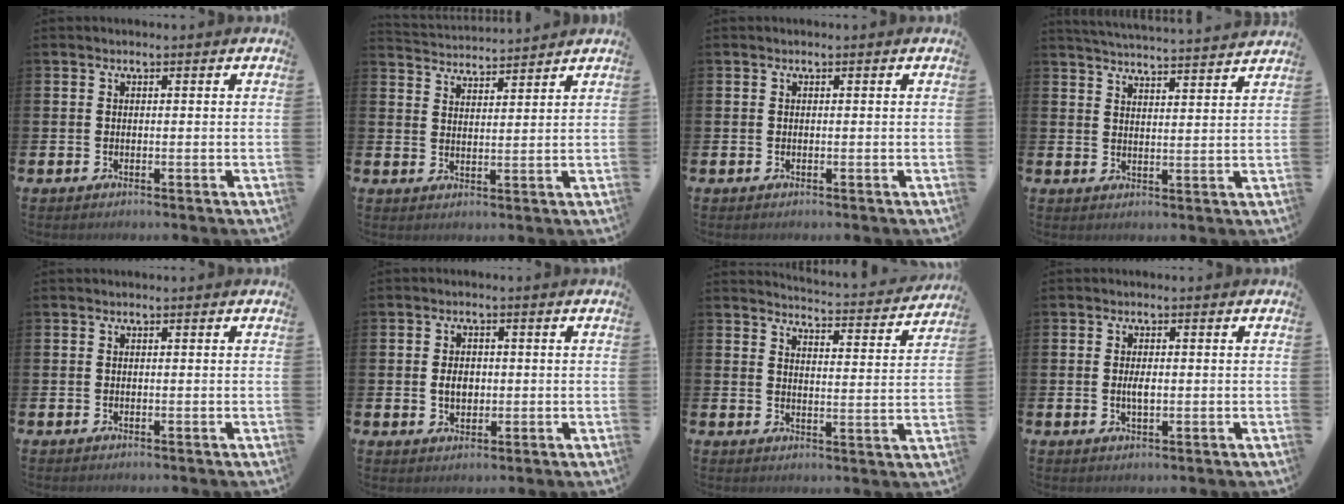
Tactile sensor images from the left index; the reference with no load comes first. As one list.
[{"total": 3.7, "force": [3.7, 0.1, -0.5], "torque": [0.003, -0.029, 0.064]}, {"total": 0.0}, {"total": 4.6, "force": [4.6, -0.6, 0.2], "torque": [-0.009, -0.041, 0.078]}, {"total": 0.0}, {"total": 3.1, "force": [0.1, 2.3, 2.1], "torque": [-0.020, 0.000, -0.007]}, {"total": 4.3, "force": [4.2, 0.0, 0.5], "torque": [-0.008, -0.043, 0.067]}, {"total": 2.1, "force": [0.0, 0.9, 1.9], "torque": [-0.029, -0.001, -0.002]}]